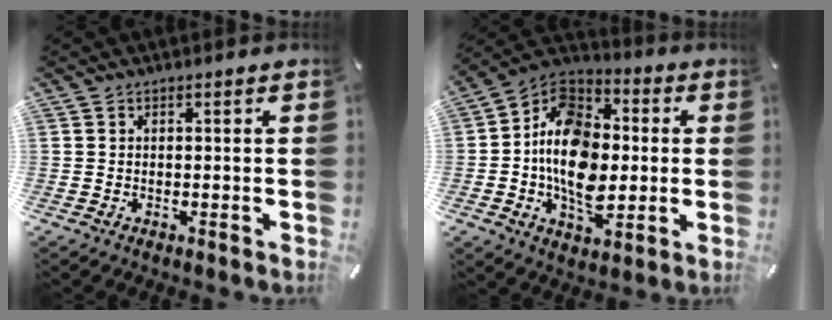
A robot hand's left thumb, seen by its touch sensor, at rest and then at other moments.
{"total": 17.1, "force": [-2.1, 12.2, 11.7], "torque": [-0.235, 0.013, -0.042]}